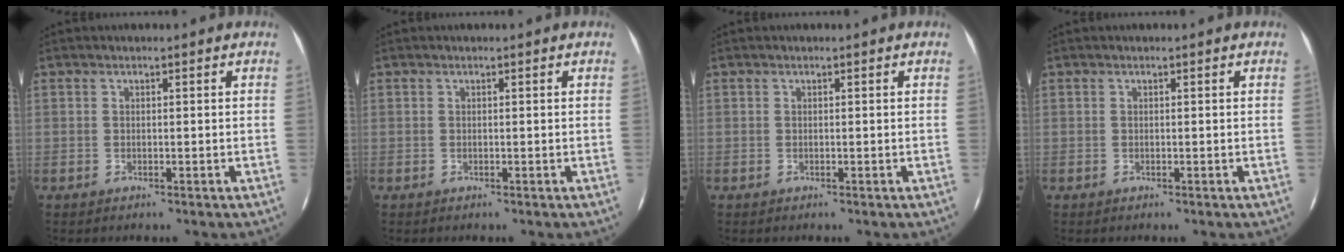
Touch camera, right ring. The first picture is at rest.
{"total": 0.0}
{"total": 0.0}
{"total": 0.0}